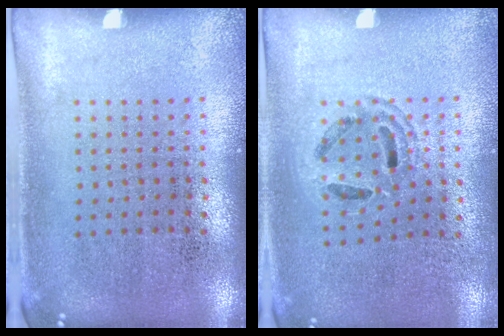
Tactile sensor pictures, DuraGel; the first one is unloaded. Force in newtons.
{"total": 1.1, "press": 1.1, "slide": 0.3}